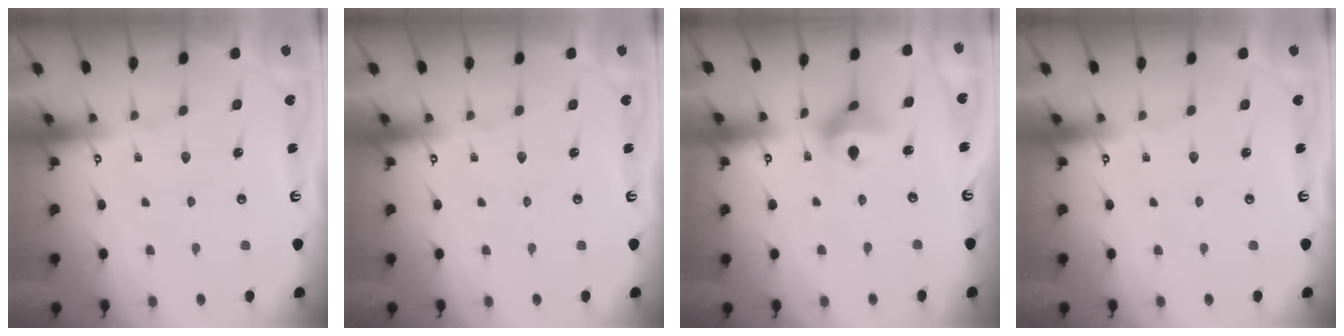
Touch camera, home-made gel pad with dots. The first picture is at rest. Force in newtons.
{"total": 0.0}
{"total": 9.2, "press": 8.6, "slide": 3.2}
{"total": 0.0}